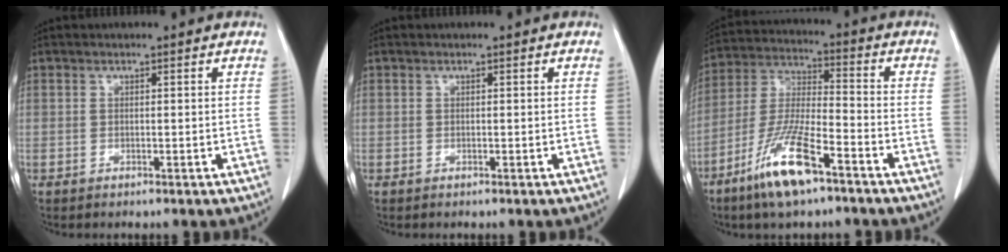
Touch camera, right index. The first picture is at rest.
{"total": 0.0}
{"total": 12.7, "force": [-7.8, 2.2, 9.8], "torque": [-0.206, -0.020, -0.148]}